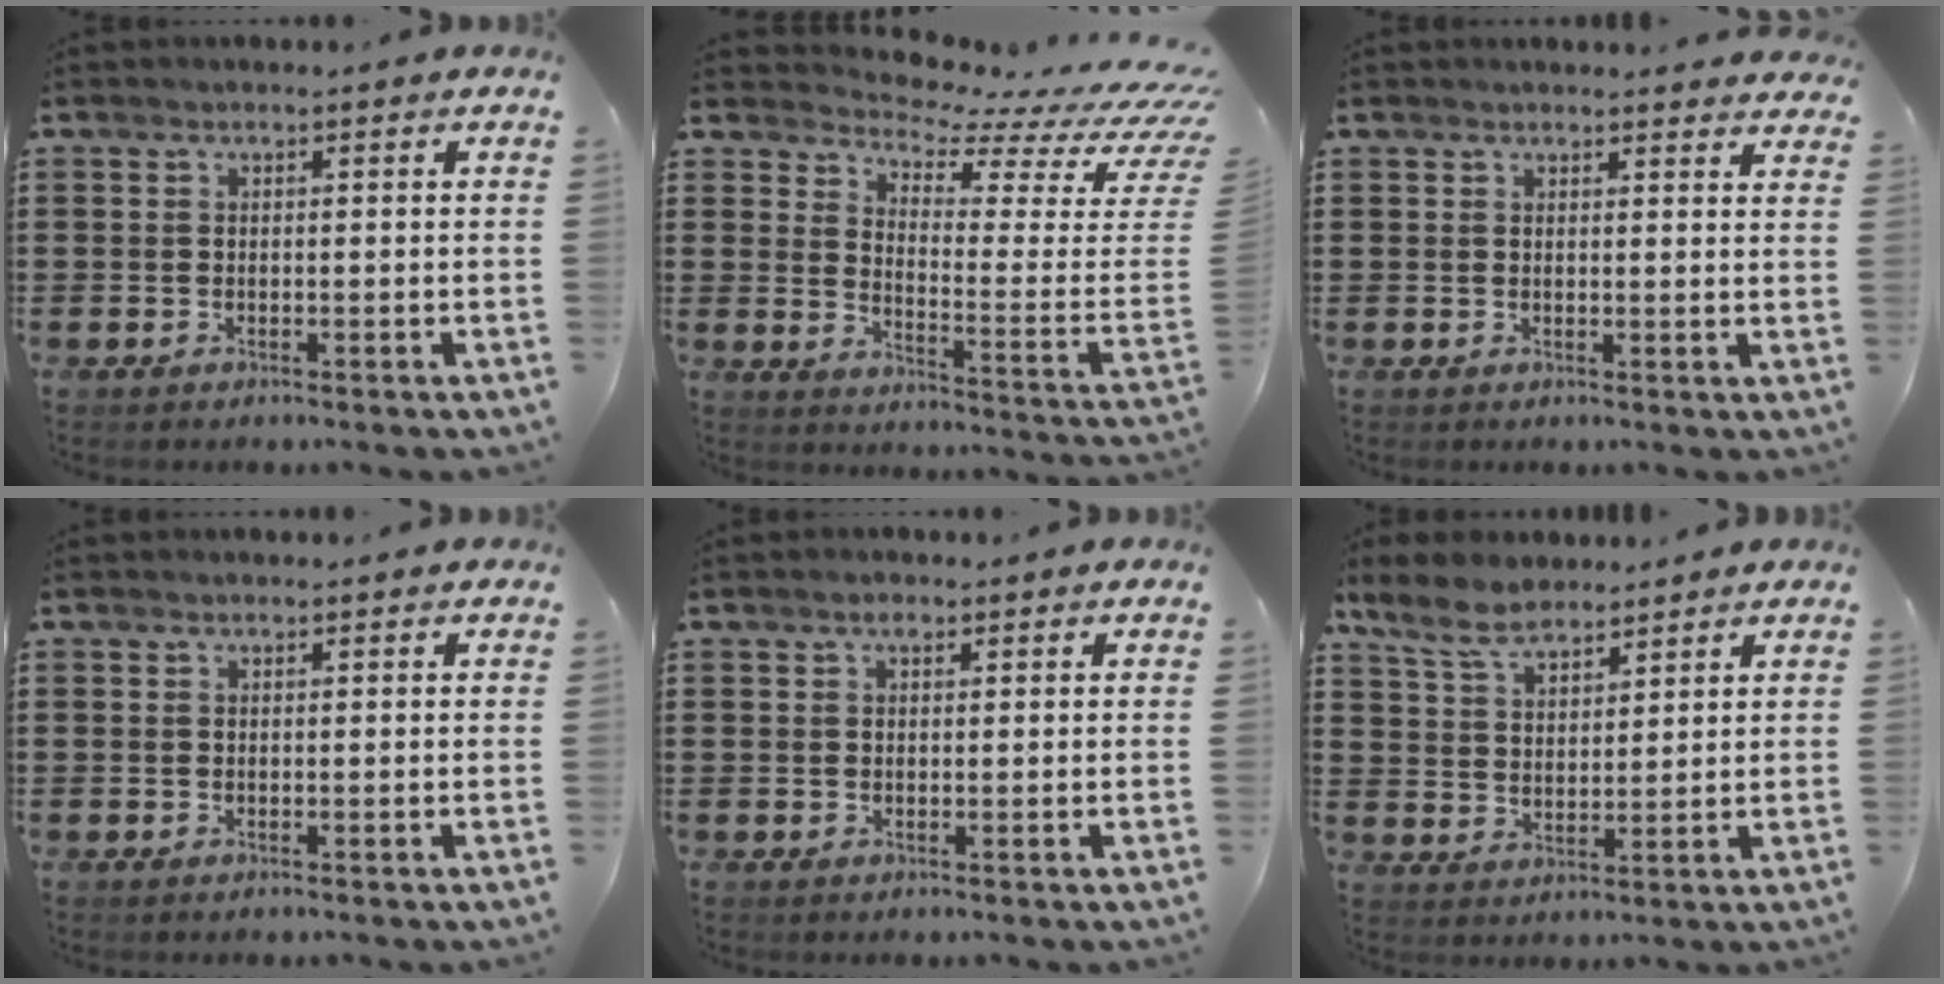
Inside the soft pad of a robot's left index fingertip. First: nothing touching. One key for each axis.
{"total": 4.7, "fx": 4.1, "fy": 0.0, "fz": 2.3, "tx": -0.055, "ty": -0.059, "tz": 0.059}
{"total": 1.9, "fx": 1.9, "fy": 0.3, "fz": 0.2, "tx": 0.000, "ty": -0.005, "tz": 0.034}
{"total": 0.0}
{"total": 1.1, "fx": 0.5, "fy": 0.6, "fz": 0.7, "tx": -0.016, "ty": 0.005, "tz": 0.008}
{"total": 6.5, "fx": 5.4, "fy": 2.5, "fz": 2.5, "tx": -0.070, "ty": -0.003, "tz": 0.102}